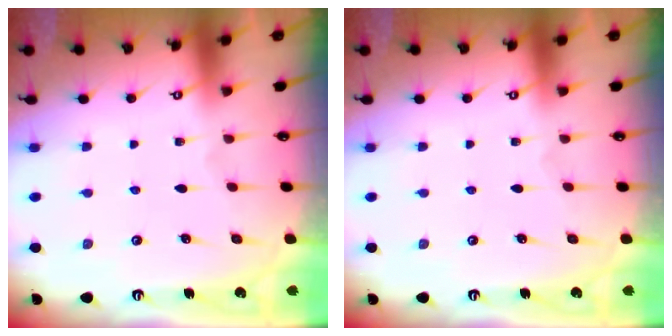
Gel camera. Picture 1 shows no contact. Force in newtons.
{"total": 0.0}